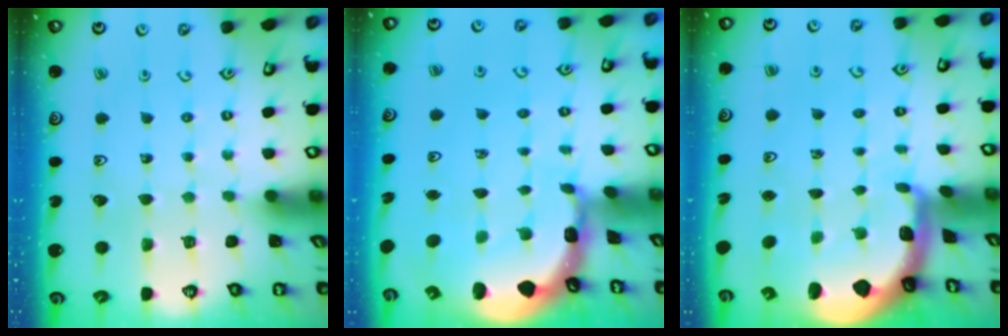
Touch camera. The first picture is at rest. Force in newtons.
{"total": 2.5, "press": 2.4, "slide": 0.9}
{"total": 1.7, "press": 1.7, "slide": 0.4}